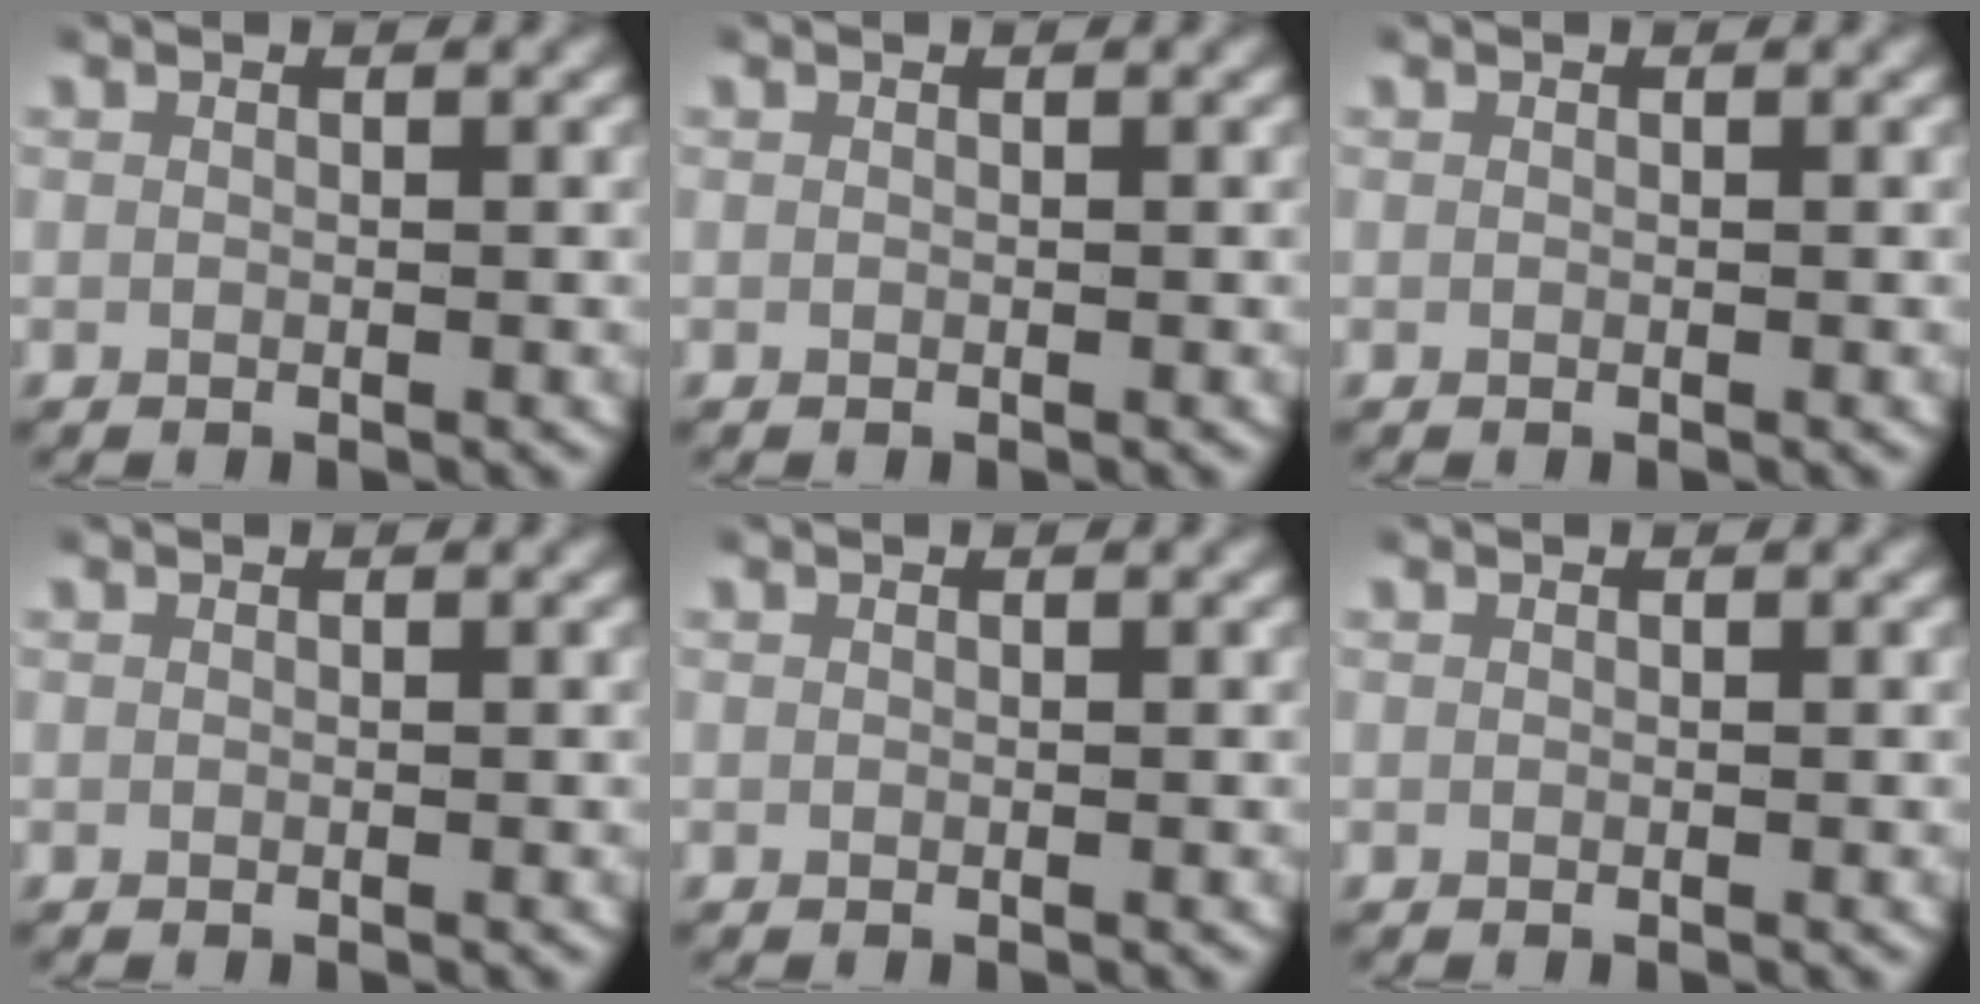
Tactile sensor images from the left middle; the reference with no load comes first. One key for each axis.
{"total": 0.0}
{"total": 0.0}
{"total": 0.0}
{"total": 0.0}
{"total": 0.0}